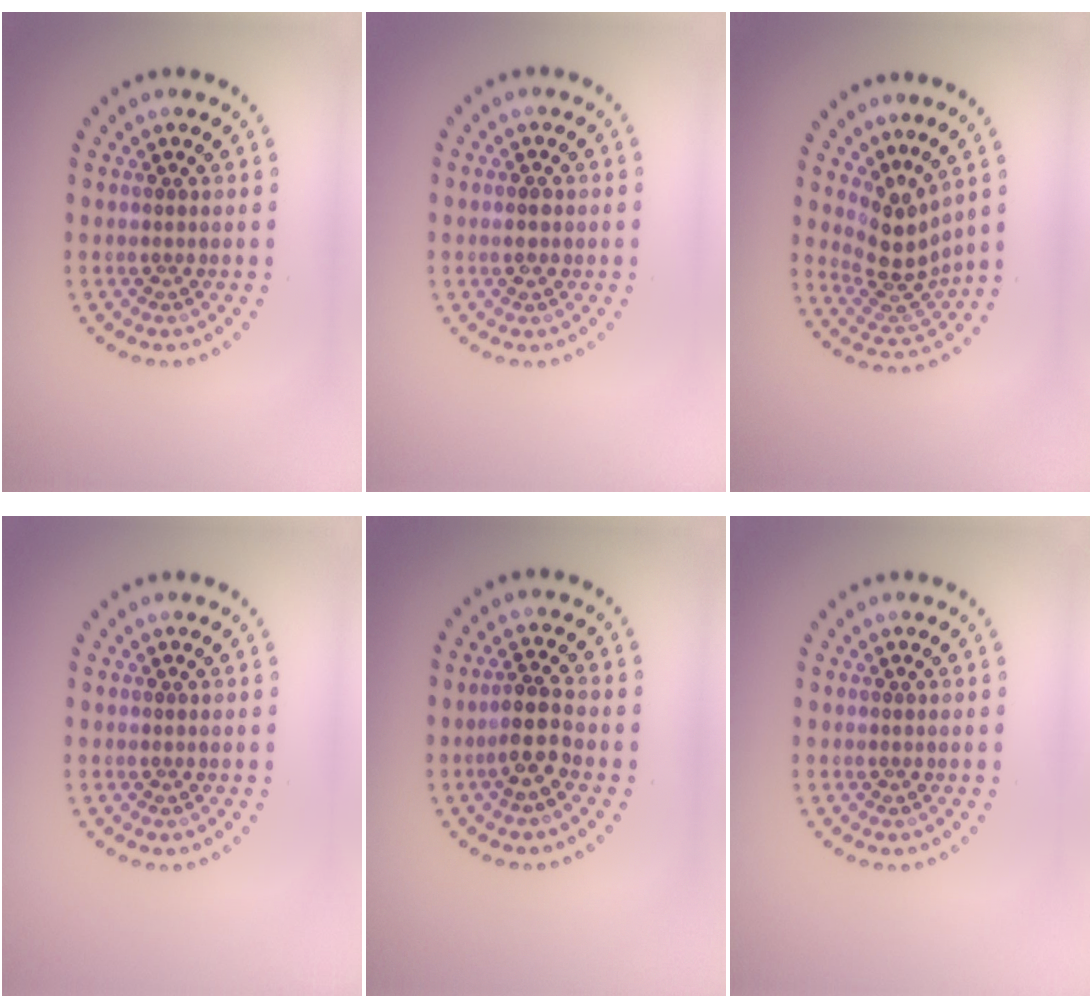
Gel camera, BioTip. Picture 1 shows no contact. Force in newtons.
{"total": 1.5, "press": 1.5, "slide": 0.1}
{"total": 3.8, "press": 2.8, "slide": 2.7}
{"total": 0.0}
{"total": 2.8, "press": 2.5, "slide": 1.3}
{"total": 0.0}